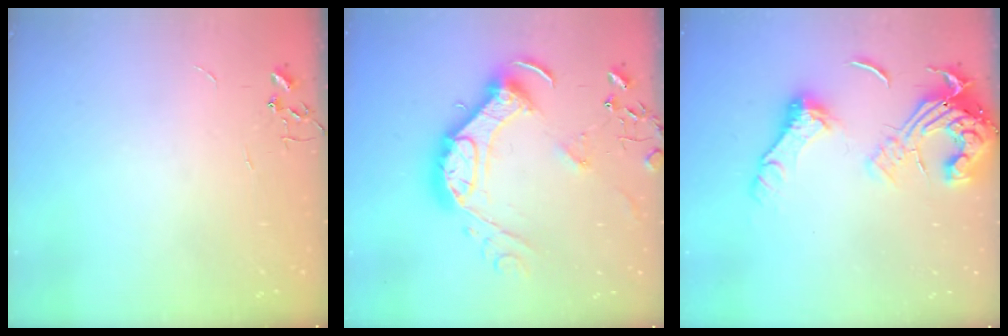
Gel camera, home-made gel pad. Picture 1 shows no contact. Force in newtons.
{"total": 19.1, "press": 19.0, "slide": 1.4}
{"total": 16.7, "press": 16.6, "slide": 1.9}